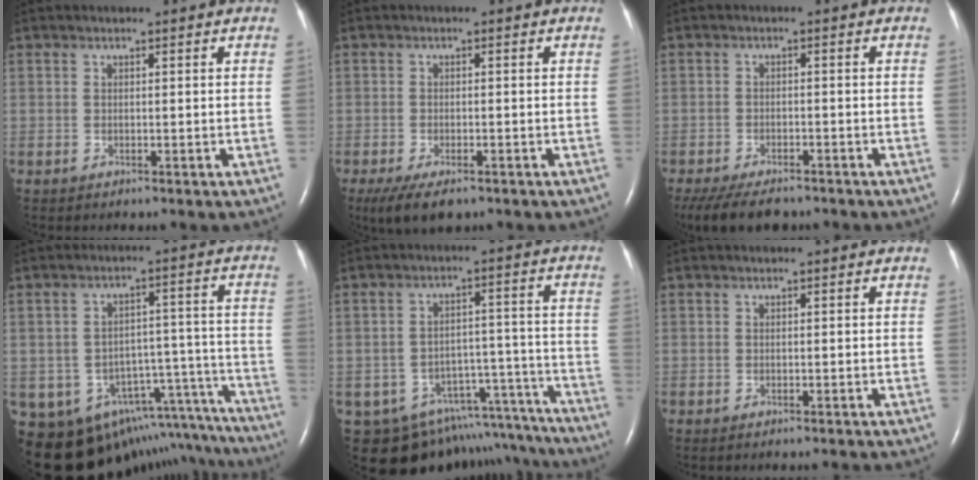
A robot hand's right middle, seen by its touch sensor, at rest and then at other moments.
{"total": 6.1, "force": [-4.2, 2.2, 3.9], "torque": [-0.068, -0.013, -0.067]}
{"total": 10.0, "force": [-8.0, 3.6, 4.7], "torque": [-0.087, -0.014, -0.120]}
{"total": 18.8, "force": [-14.6, 9.6, 6.9], "torque": [-0.071, 0.067, -0.170]}
{"total": 18.1, "force": [-15.7, 7.7, 4.6], "torque": [-0.053, 0.053, -0.191]}
{"total": 1.4, "force": [-1.3, 0.3, 0.5], "torque": [-0.009, -0.003, -0.015]}